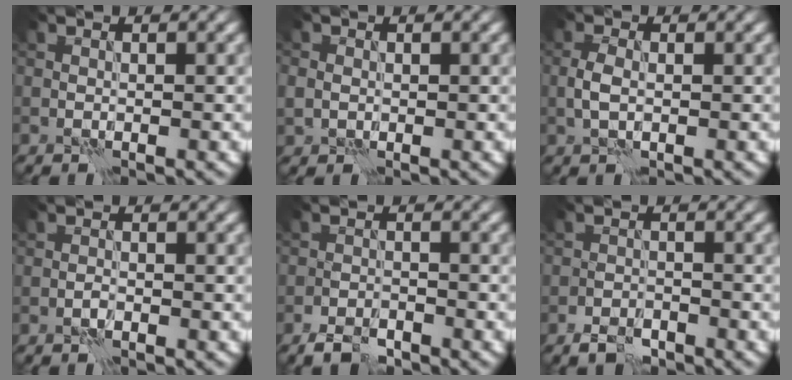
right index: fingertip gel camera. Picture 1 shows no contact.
{"total": 1.5, "force": [0.1, 1.4, 0.6], "torque": [-0.012, -0.002, 0.004]}
{"total": 1.7, "force": [0.1, 1.0, 1.4], "torque": [-0.034, 0.001, 0.000]}
{"total": 0.7, "force": [-0.4, 0.3, 0.5], "torque": [-0.011, 0.001, -0.008]}
{"total": 2.4, "force": [-1.9, 0.9, 1.0], "torque": [-0.017, 0.002, -0.038]}
{"total": 2.1, "force": [-1.6, 1.0, 0.8], "torque": [-0.012, 0.003, -0.033]}